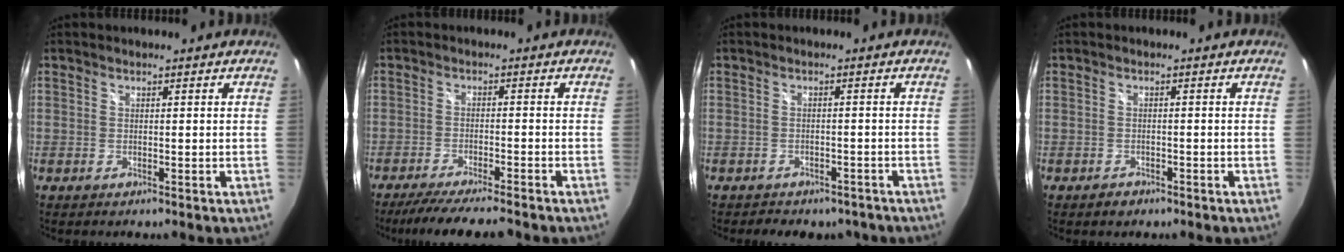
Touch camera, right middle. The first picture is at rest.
{"total": 10.3, "force": [-9.0, 0.6, 4.9], "torque": [-0.108, -0.022, -0.144]}
{"total": 8.0, "force": [-6.4, 3.9, 2.8], "torque": [-0.059, -0.007, -0.074]}
{"total": 1.8, "force": [-1.3, 1.2, 0.6], "torque": [-0.013, -0.001, -0.018]}